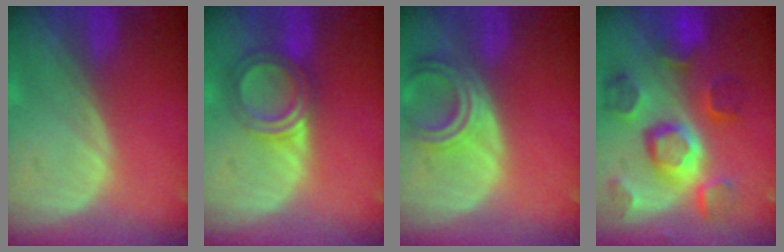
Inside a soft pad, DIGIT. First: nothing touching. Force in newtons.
{"total": 5.0, "press": 5.0, "slide": 0.4}
{"total": 5.7, "press": 5.2, "slide": 2.4}
{"total": 11.6, "press": 10.0, "slide": 5.8}